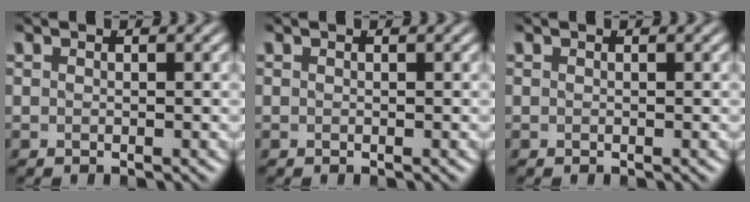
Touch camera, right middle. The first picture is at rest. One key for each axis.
{"total": 0.0}
{"total": 0.0}